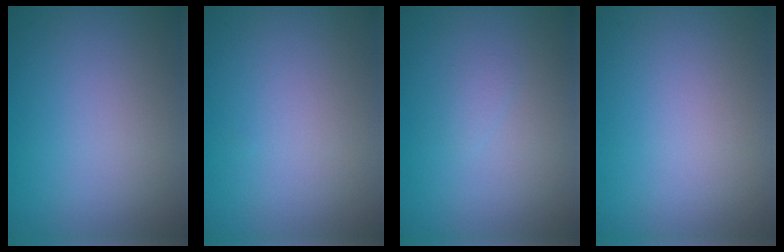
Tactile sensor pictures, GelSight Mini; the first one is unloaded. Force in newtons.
{"total": 0.0}
{"total": 0.6, "press": 0.6, "slide": 0.1}
{"total": 0.0}